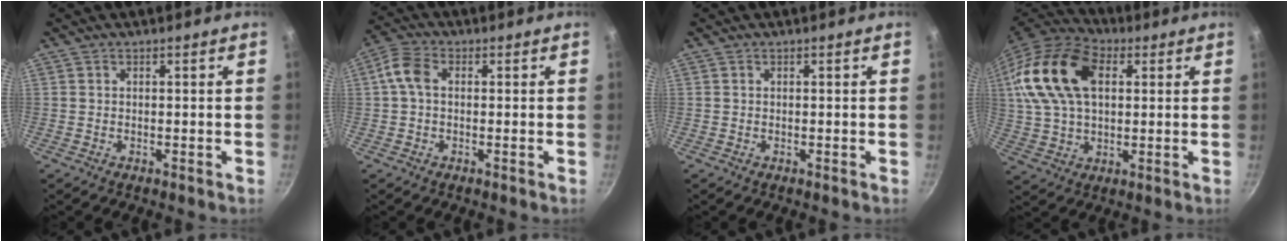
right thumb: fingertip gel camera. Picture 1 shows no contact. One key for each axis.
{"total": 5.2, "fx": 0.3, "fy": 3.5, "fz": 3.8, "tx": -0.084, "ty": 0.015, "tz": -0.003}
{"total": 0.0}
{"total": 20.7, "fx": 5.3, "fy": 12.8, "fz": 15.3, "tx": -0.289, "ty": 0.017, "tz": 0.090}